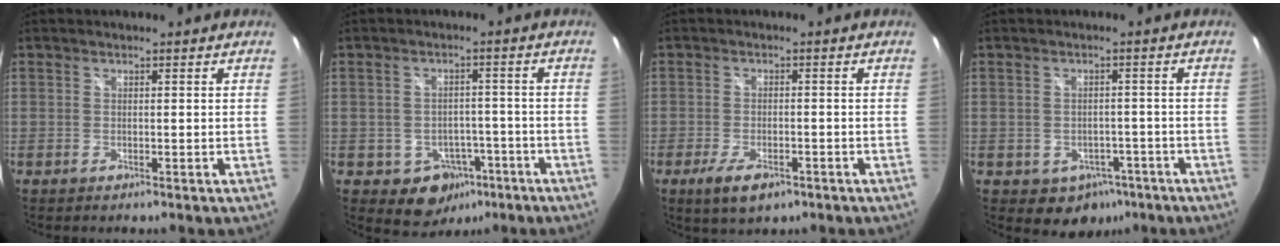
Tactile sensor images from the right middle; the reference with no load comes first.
{"total": 7.5, "force": [-3.8, 6.1, 2.1], "torque": [-0.043, 0.021, -0.030]}
{"total": 6.1, "force": [-3.6, 2.6, 4.2], "torque": [-0.095, -0.017, -0.061]}
{"total": 6.1, "force": [-3.2, 4.9, 1.9], "torque": [-0.041, 0.008, -0.026]}